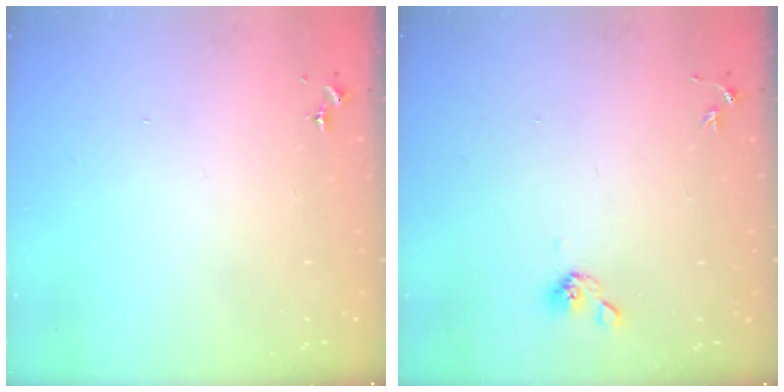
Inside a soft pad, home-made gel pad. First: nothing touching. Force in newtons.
{"total": 6.0, "press": 5.4, "slide": 2.6}